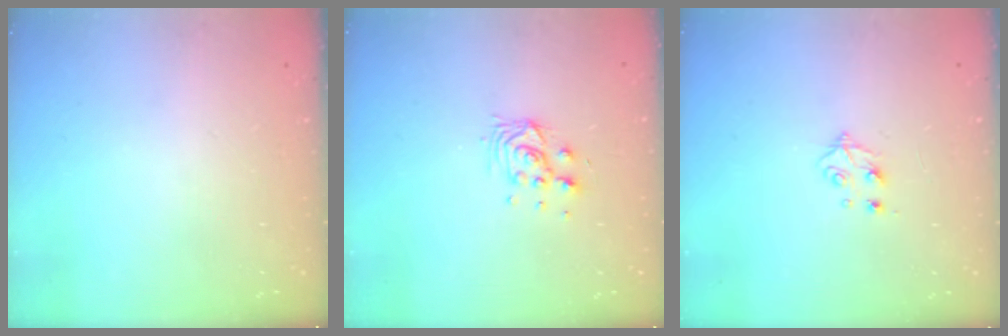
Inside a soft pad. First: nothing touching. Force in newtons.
{"total": 5.9, "press": 5.9, "slide": 0.4}
{"total": 4.2, "press": 4.1, "slide": 0.8}